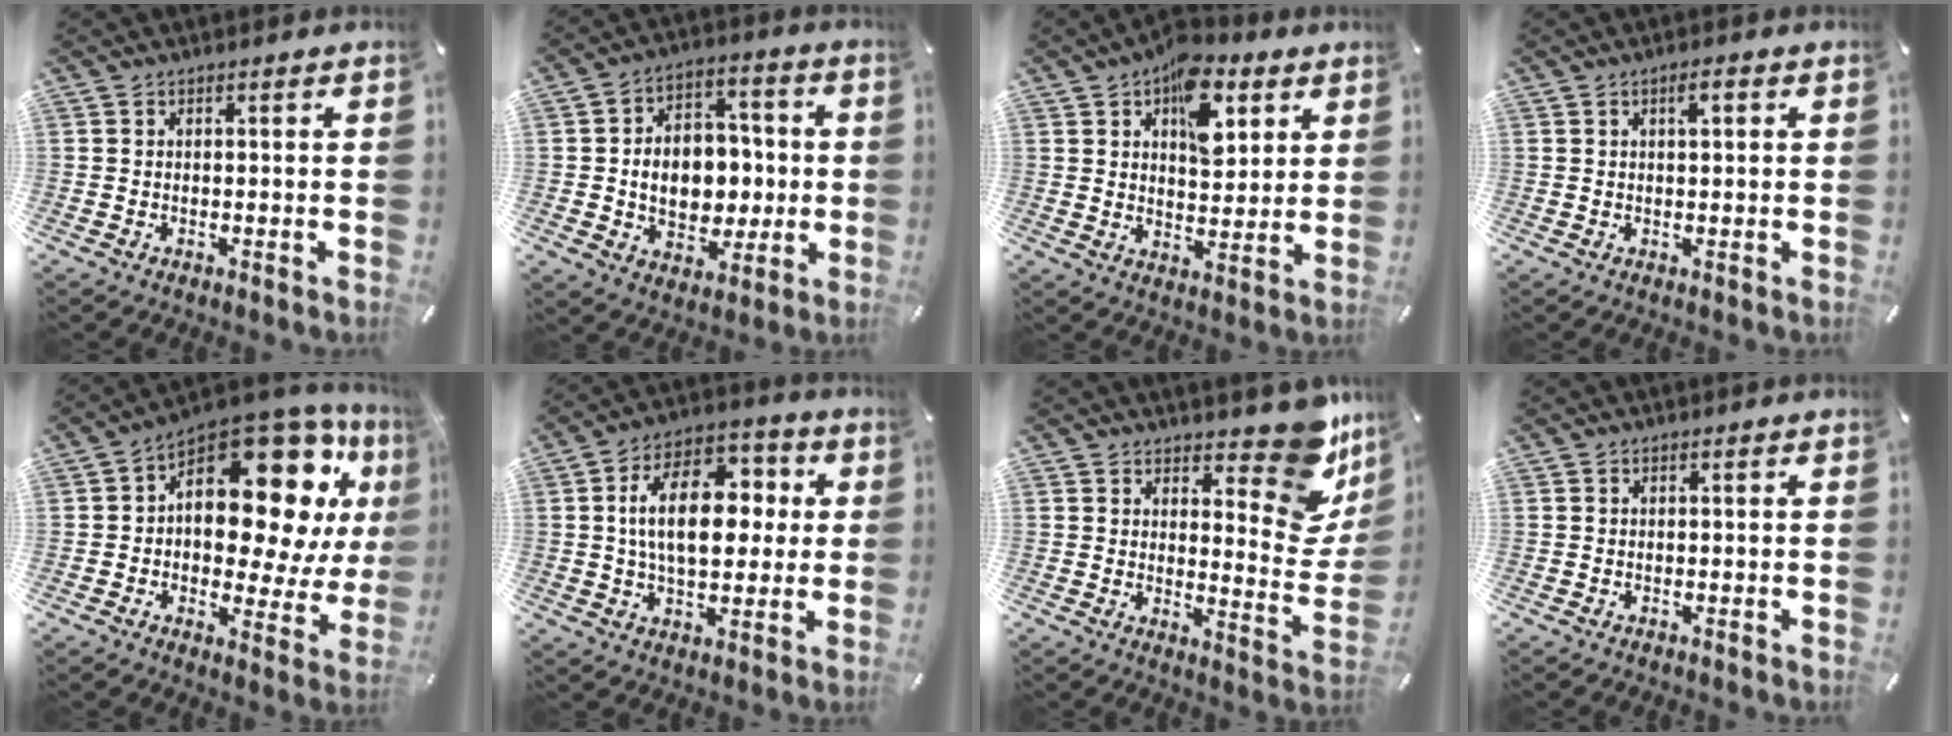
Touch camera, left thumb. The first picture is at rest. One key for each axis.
{"total": 12.1, "fx": -1.2, "fy": 9.8, "fz": 7.1, "tx": -0.107, "ty": 0.012, "tz": -0.015}
{"total": 13.2, "fx": 6.2, "fy": 7.9, "fz": 8.5, "tx": -0.108, "ty": -0.021, "tz": 0.105}
{"total": 2.5, "fx": 1.0, "fy": 0.9, "fz": 2.1, "tx": -0.028, "ty": -0.001, "tz": 0.011}
{"total": 19.2, "fx": 8.0, "fy": 10.5, "fz": 13.9, "tx": -0.176, "ty": -0.081, "tz": 0.127}
{"total": 16.6, "fx": 2.1, "fy": 10.5, "fz": 12.7, "tx": -0.219, "ty": 0.010, "tz": 0.034}
{"total": 14.4, "fx": 9.8, "fy": 6.3, "fz": 8.5, "tx": -0.078, "ty": -0.097, "tz": 0.165}
{"total": 0.0}